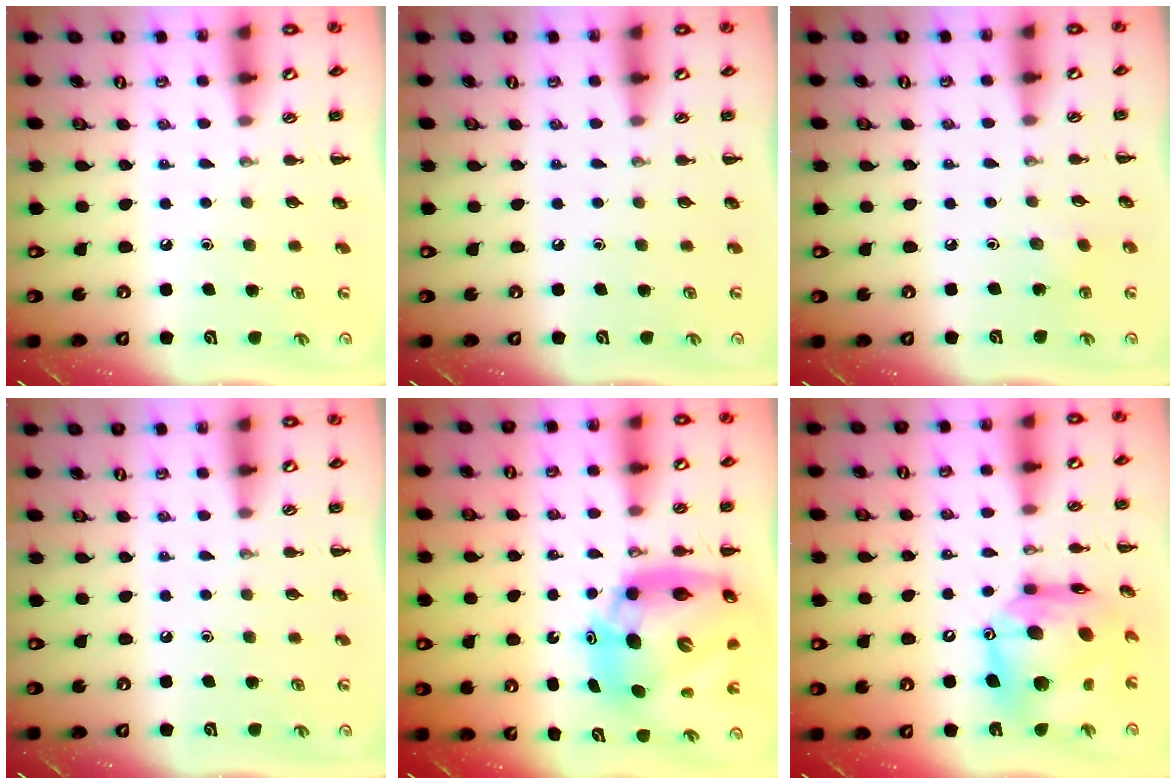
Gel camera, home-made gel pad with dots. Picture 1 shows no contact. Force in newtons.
{"total": 0.0}
{"total": 2.6, "press": 2.5, "slide": 0.9}
{"total": 0.0}
{"total": 17.4, "press": 16.7, "slide": 4.9}
{"total": 16.8, "press": 15.9, "slide": 5.3}